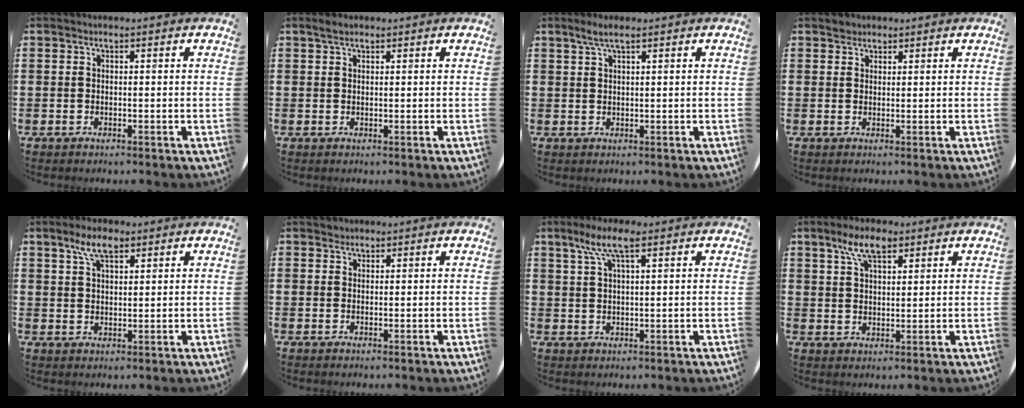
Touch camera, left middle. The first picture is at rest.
{"total": 1.2, "force": [0.9, 0.5, 0.6], "torque": [-0.007, 0.001, 0.015]}
{"total": 2.5, "force": [1.7, 0.2, 1.8], "torque": [-0.037, 0.004, 0.028]}
{"total": 1.4, "force": [1.2, 0.6, 0.0], "torque": [0.006, -0.001, 0.023]}
{"total": 4.9, "force": [3.2, 2.0, 3.2], "torque": [-0.061, 0.005, 0.055]}
{"total": 0.8, "force": [0.7, 0.3, -0.1], "torque": [0.001, 0.003, 0.014]}
{"total": 5.6, "force": [3.2, 1.5, 4.4], "torque": [-0.094, 0.010, 0.055]}
{"total": 6.0, "force": [3.8, 2.5, 3.8], "torque": [-0.077, 0.005, 0.067]}